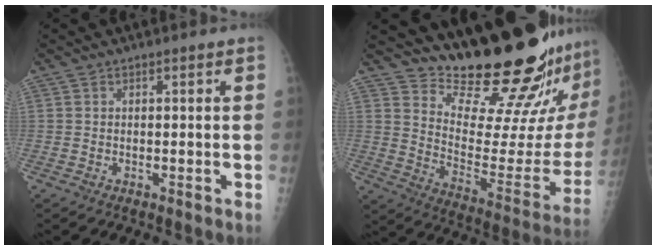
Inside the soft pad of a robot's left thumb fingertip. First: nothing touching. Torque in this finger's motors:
{"motor_torque": [0.79, 0.56, 1.13, -1.65, 0.07]}